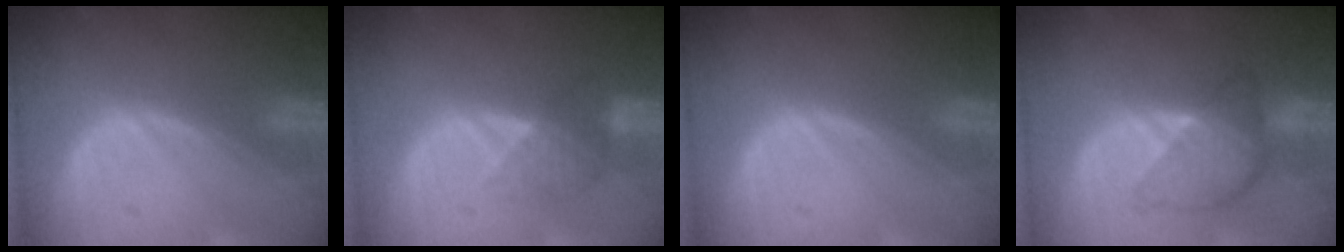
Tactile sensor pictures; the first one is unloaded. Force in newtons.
{"total": 4.1, "press": 3.8, "slide": 1.4}
{"total": 0.0}
{"total": 6.3, "press": 6.3, "slide": 0.2}